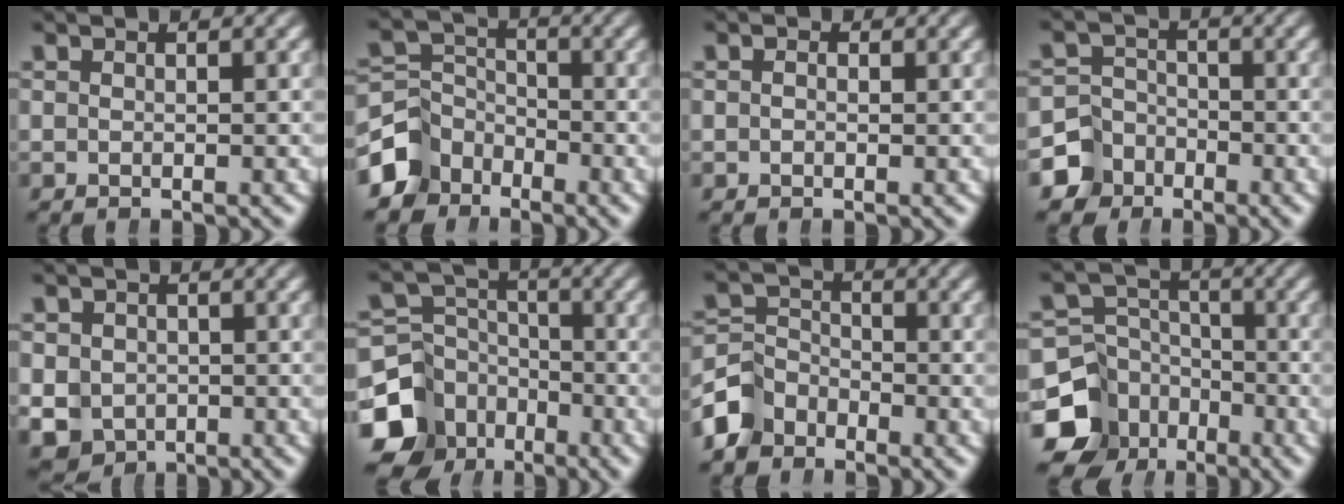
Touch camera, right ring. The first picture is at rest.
{"total": 6.4, "force": [-2.7, 5.3, 2.3], "torque": [-0.035, -0.022, -0.045]}
{"total": 0.6, "force": [-0.1, 0.5, 0.3], "torque": [-0.002, -0.001, -0.002]}
{"total": 6.5, "force": [-3.7, 5.1, 1.6], "torque": [-0.016, -0.023, -0.058]}
{"total": 8.3, "force": [-2.8, 7.2, 2.8], "torque": [-0.058, -0.044, -0.030]}
{"total": 10.7, "force": [-4.3, 8.8, 4.4], "torque": [-0.057, -0.042, -0.067]}
{"total": 5.6, "force": [-3.0, 4.4, 1.6], "torque": [-0.025, -0.015, -0.048]}
{"total": 11.4, "force": [-4.7, 9.3, 4.5], "torque": [-0.058, -0.045, -0.071]}